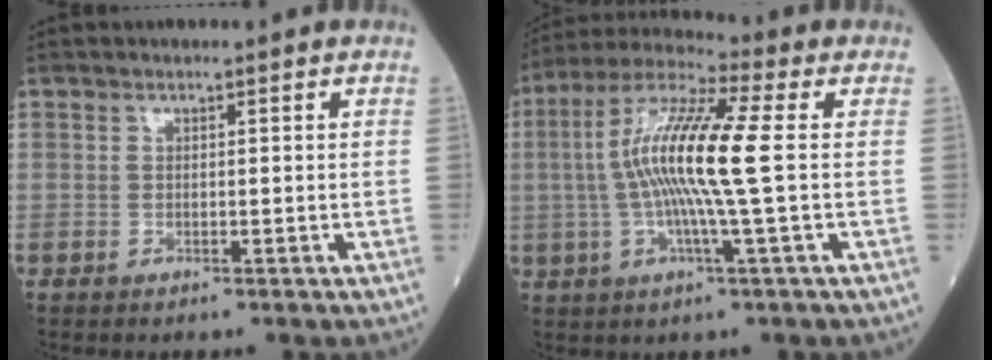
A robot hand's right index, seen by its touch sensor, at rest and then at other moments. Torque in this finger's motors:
{"motor_torque": [2.14, 0.00, 1.05, 0.21]}